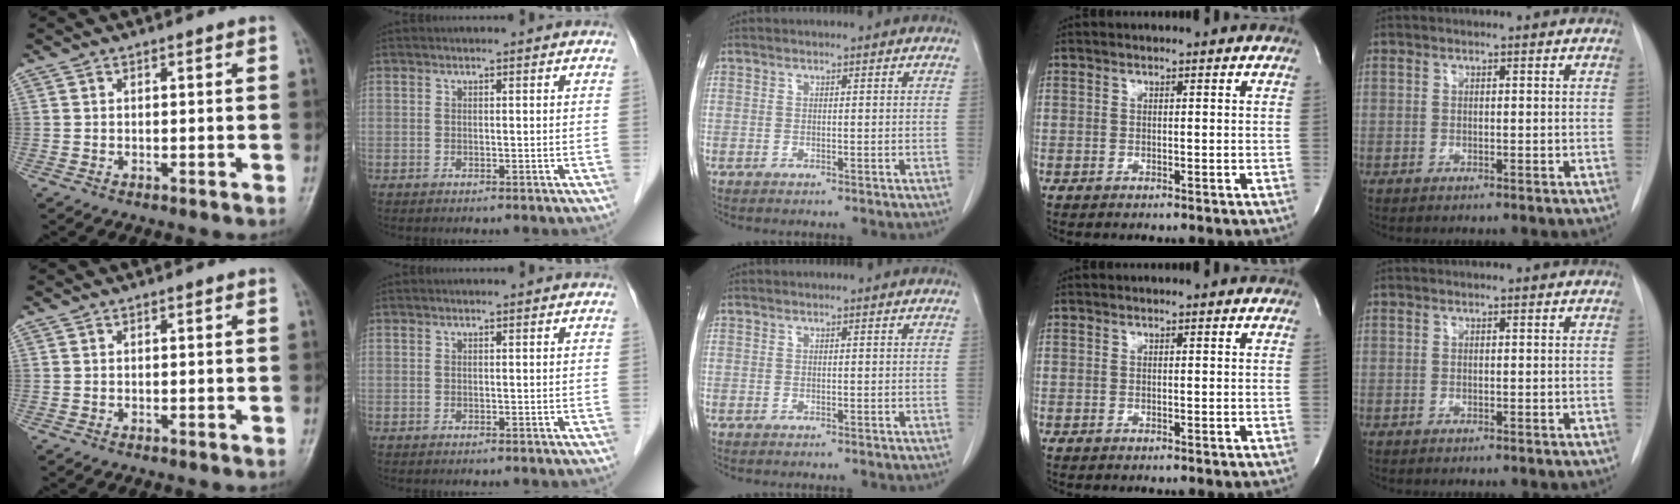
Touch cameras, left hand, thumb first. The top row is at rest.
{}